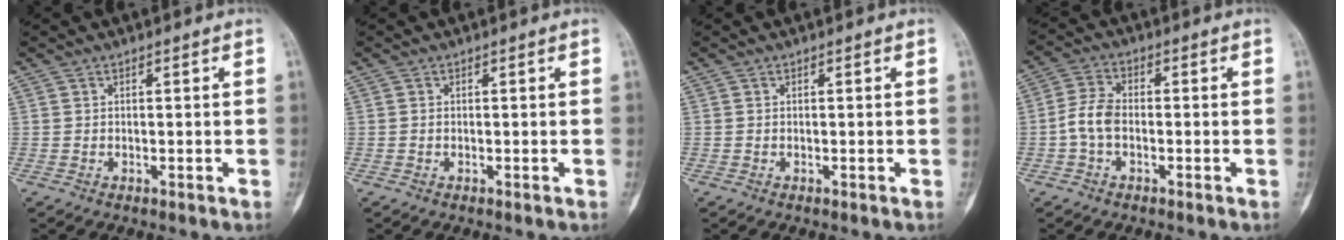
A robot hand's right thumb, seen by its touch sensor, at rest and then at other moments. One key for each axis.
{"total": 0.0}
{"total": 0.0}
{"total": 5.3, "fx": -1.3, "fy": 3.2, "fz": 4.0, "tx": -0.085, "ty": 0.018, "tz": -0.032}